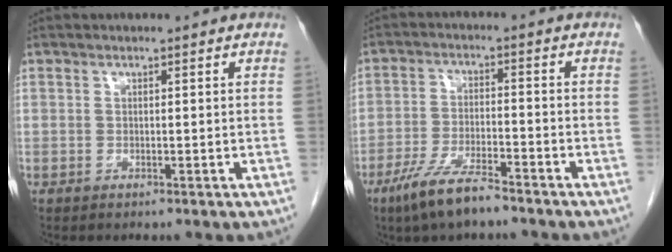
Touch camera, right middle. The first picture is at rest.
{"total": 7.9, "force": [-5.9, 1.3, 5.2], "torque": [-0.104, -0.014, -0.108]}